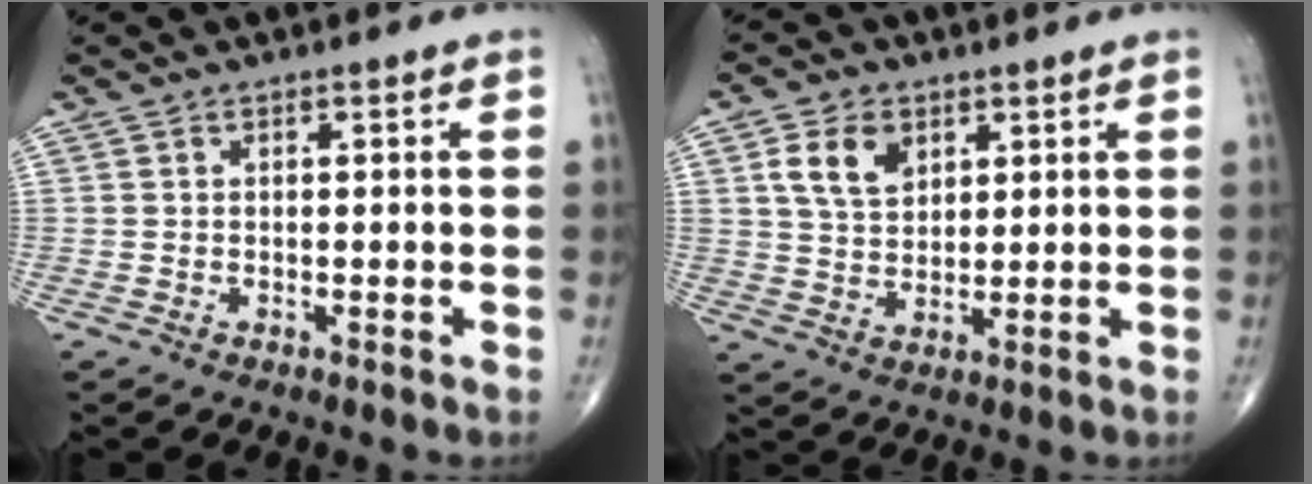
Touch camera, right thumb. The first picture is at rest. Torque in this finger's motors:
{"motor_torque": [1.31, 1.37, 1.13, 0.70, 0.09]}